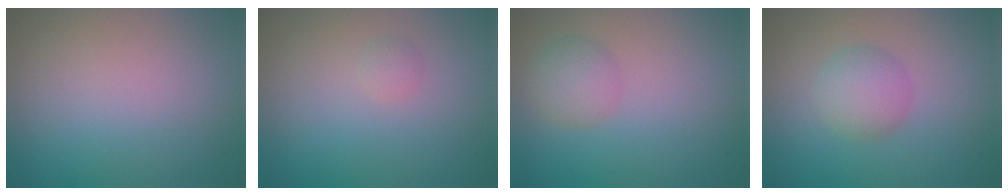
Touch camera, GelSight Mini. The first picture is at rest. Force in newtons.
{"total": 0.7, "press": 0.7, "slide": 0.0}
{"total": 2.5, "press": 2.5, "slide": 0.1}
{"total": 2.9, "press": 2.9, "slide": 0.1}